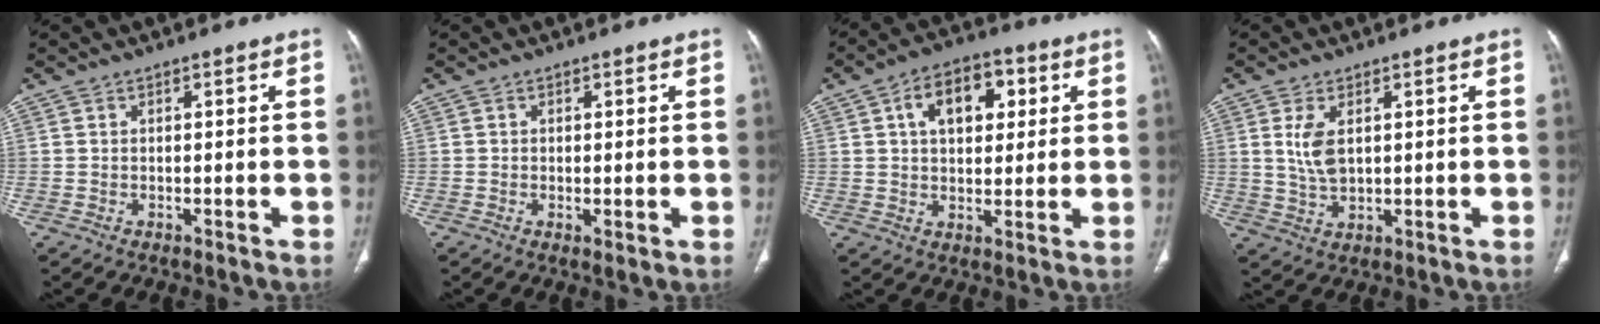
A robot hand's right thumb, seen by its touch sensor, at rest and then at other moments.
{"total": 1.3, "force": [-0.2, 0.4, 1.2], "torque": [-0.026, -0.007, -0.003]}
{"total": 11.3, "force": [3.5, 7.0, 8.1], "torque": [-0.094, 0.006, 0.051]}
{"total": 5.6, "force": [1.5, 3.0, 4.5], "torque": [-0.091, -0.008, 0.036]}